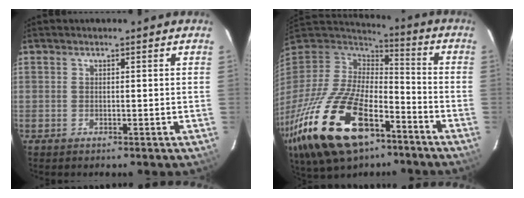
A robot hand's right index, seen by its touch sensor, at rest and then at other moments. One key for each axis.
{"total": 29.3, "fx": -15.8, "fy": 14.0, "fz": 20.4, "tx": -0.430, "ty": -0.050, "tz": -0.266}